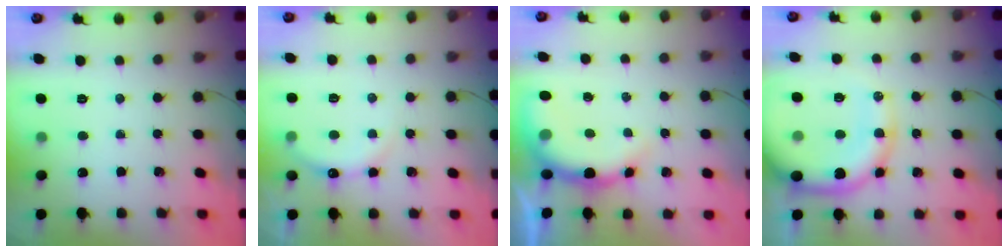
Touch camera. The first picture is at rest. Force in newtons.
{"total": 6.8, "press": 6.7, "slide": 1.3}
{"total": 10.1, "press": 10.0, "slide": 1.3}
{"total": 17.3, "press": 17.0, "slide": 3.6}